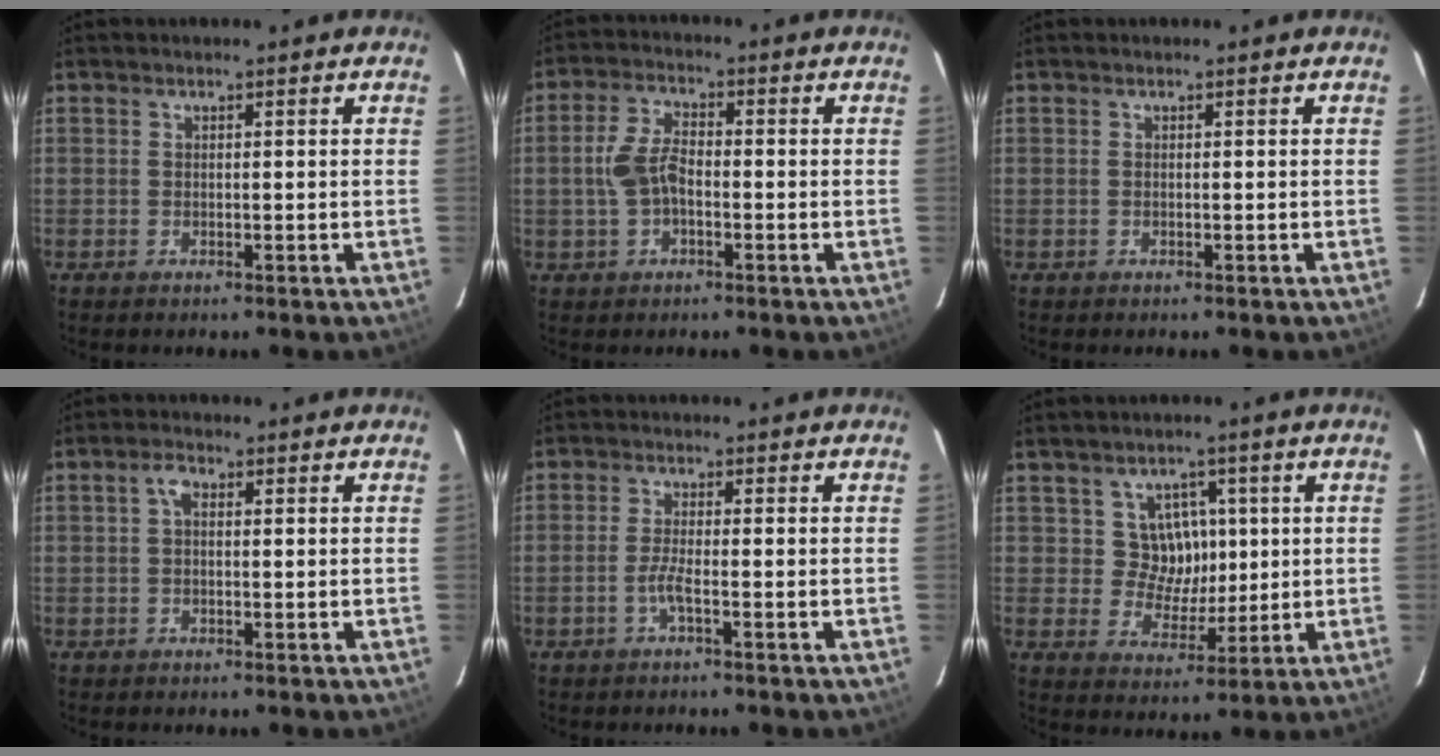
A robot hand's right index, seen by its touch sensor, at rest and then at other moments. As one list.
[{"total": 6.1, "force": [-1.1, 3.4, 5.0], "torque": [-0.104, 0.010, -0.015]}, {"total": 0.0}, {"total": 2.0, "force": [0.4, 1.2, 1.6], "torque": [-0.032, 0.009, 0.006]}, {"total": 2.2, "force": [-1.2, -0.4, 1.9], "torque": [-0.043, -0.002, -0.026]}, {"total": 6.6, "force": [1.5, 6.2, 1.6], "torque": [-0.024, 0.007, 0.028]}]